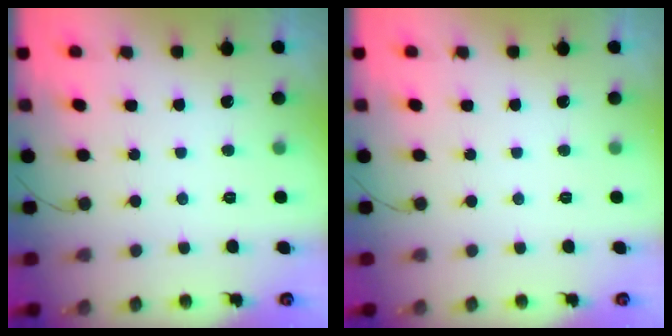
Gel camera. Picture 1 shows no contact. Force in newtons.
{"total": 0.0}